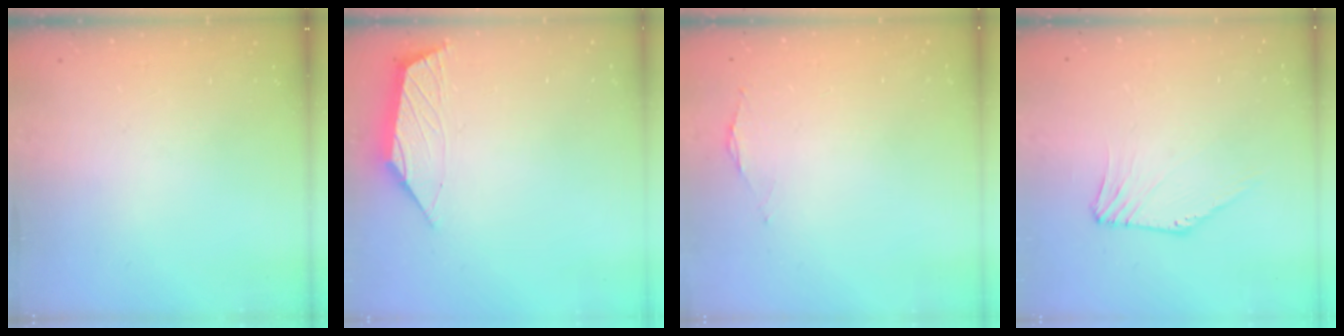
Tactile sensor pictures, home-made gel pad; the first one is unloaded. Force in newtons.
{"total": 2.8, "press": 2.7, "slide": 0.6}
{"total": 0.5, "press": 0.4, "slide": 0.3}
{"total": 0.7, "press": 0.5, "slide": 0.4}